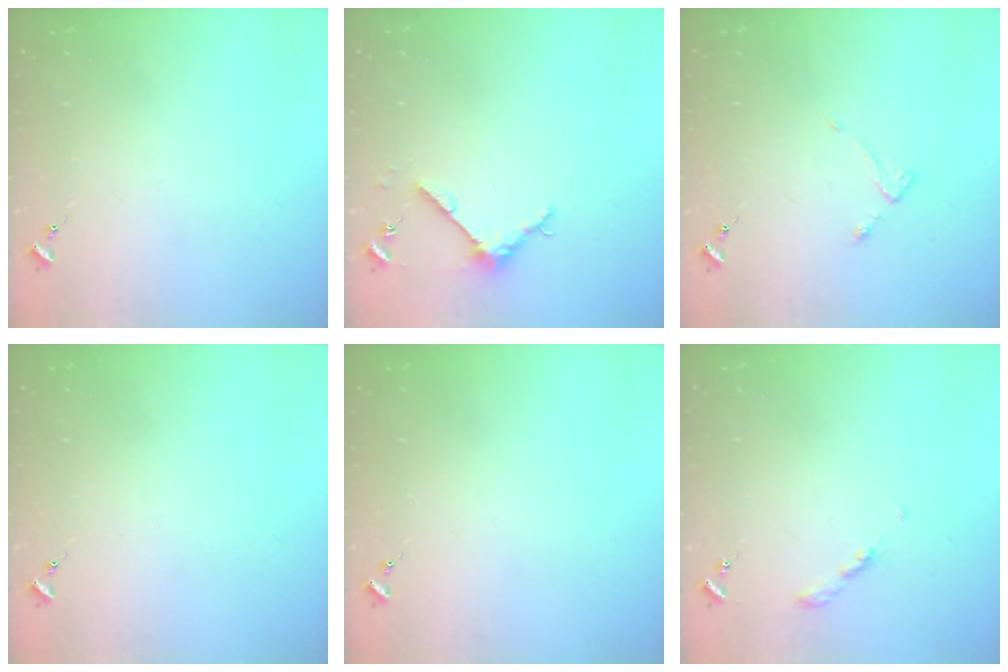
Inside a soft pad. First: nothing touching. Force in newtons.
{"total": 4.5, "press": 4.5, "slide": 0.5}
{"total": 2.8, "press": 2.7, "slide": 0.5}
{"total": 0.0}
{"total": 0.0}
{"total": 2.7, "press": 2.6, "slide": 0.3}